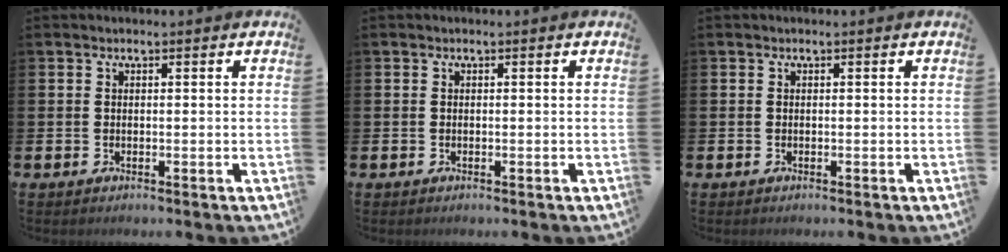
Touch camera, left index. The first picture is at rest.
{"total": 0.0}
{"total": 0.0}